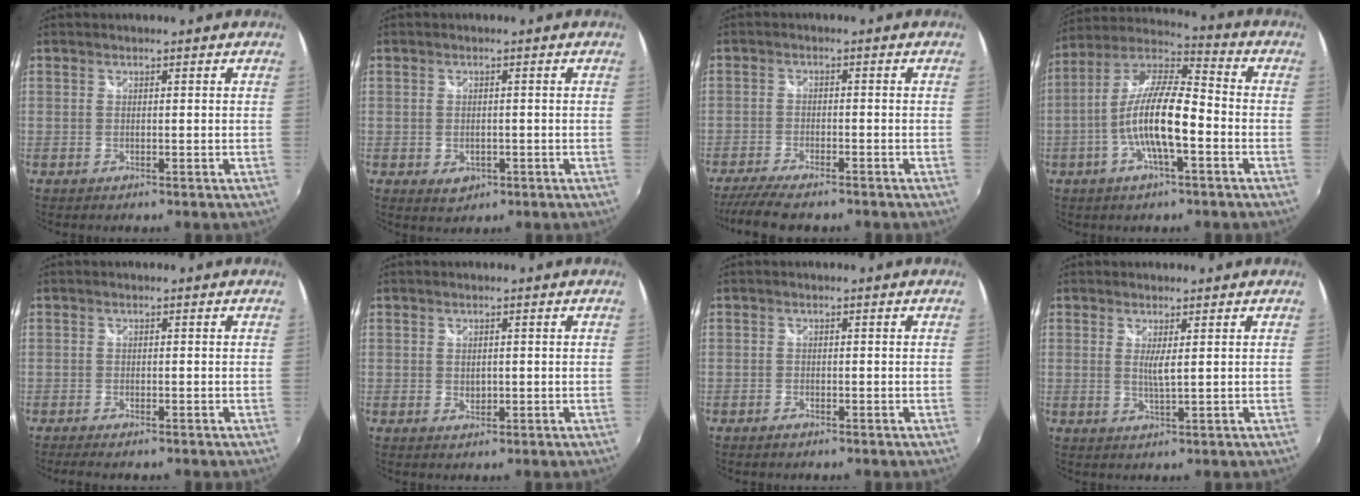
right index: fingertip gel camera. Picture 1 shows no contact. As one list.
[{"total": 3.2, "force": [-0.9, 2.5, 1.8], "torque": [-0.034, -0.002, -0.009]}, {"total": 9.5, "force": [-7.9, 1.9, 4.8], "torque": [-0.116, -0.030, -0.136]}, {"total": 13.6, "force": [-3.8, 3.2, 12.7], "torque": [-0.248, 0.005, -0.073]}, {"total": 2.9, "force": [-2.4, 0.7, 1.6], "torque": [-0.034, -0.014, -0.041]}, {"total": 1.4, "force": [0.1, 1.2, 0.8], "torque": [-0.012, 0.002, 0.003]}, {"total": 1.1, "force": [-0.9, 0.6, 0.3], "torque": [-0.007, 0.000, -0.016]}, {"total": 2.5, "force": [0.7, 0.0, 2.4], "torque": [-0.043, -0.006, 0.009]}]